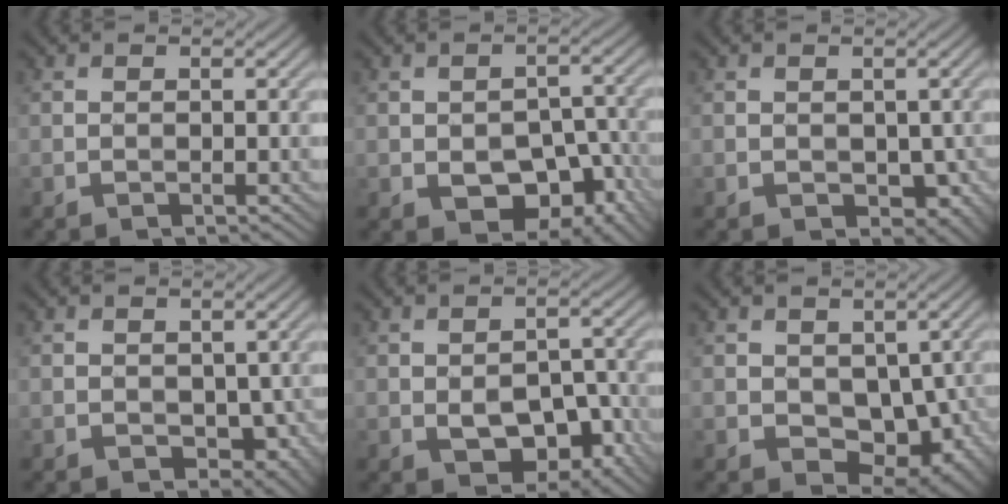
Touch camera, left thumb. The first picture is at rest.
{"total": 8.7, "force": [-3.4, 5.6, 5.8], "torque": [-0.093, -0.019, -0.041]}
{"total": 3.5, "force": [-0.4, 2.6, 2.3], "torque": [-0.037, -0.014, -0.002]}
{"total": 3.9, "force": [-0.4, 2.9, 2.7], "torque": [-0.044, -0.016, -0.003]}
{"total": 7.5, "force": [-2.5, 4.5, 5.4], "torque": [-0.087, -0.014, -0.033]}
{"total": 8.4, "force": [-0.1, 6.0, 5.9], "torque": [-0.097, -0.032, 0.011]}